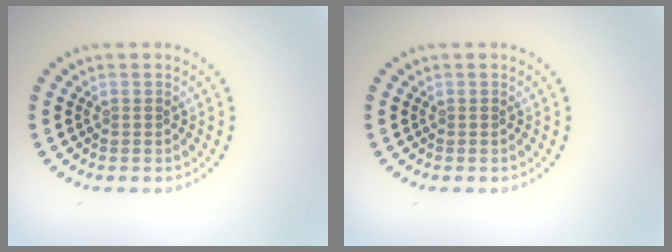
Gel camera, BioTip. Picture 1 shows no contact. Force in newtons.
{"total": 0.0}